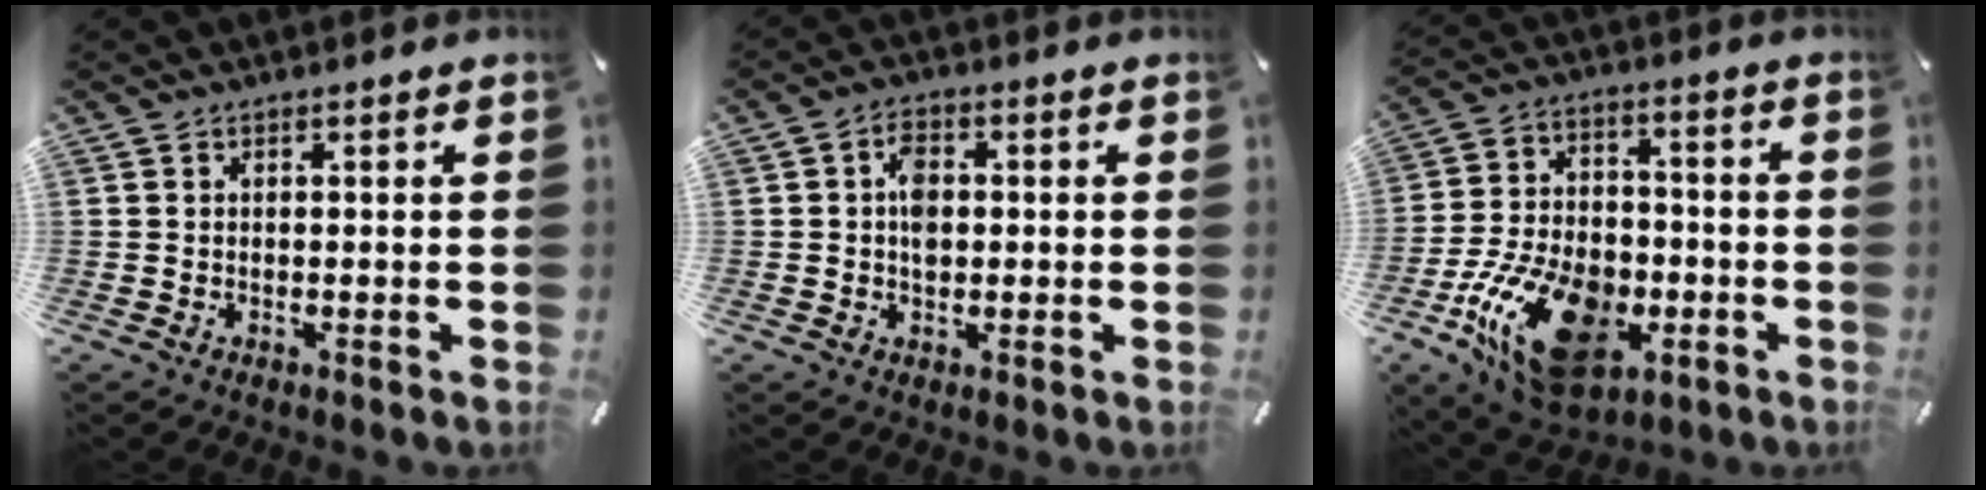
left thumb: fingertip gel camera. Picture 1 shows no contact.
{"total": 4.9, "force": [0.4, 3.5, 3.4], "torque": [-0.043, 0.000, 0.001]}
{"total": 20.1, "force": [-8.2, 12.4, 13.4], "torque": [-0.251, 0.048, -0.131]}